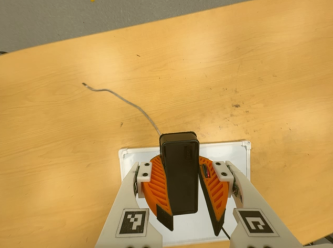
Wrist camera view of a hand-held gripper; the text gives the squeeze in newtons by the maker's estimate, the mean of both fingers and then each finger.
{"total": 11.3, "left": 11.0, "right": 11.6}